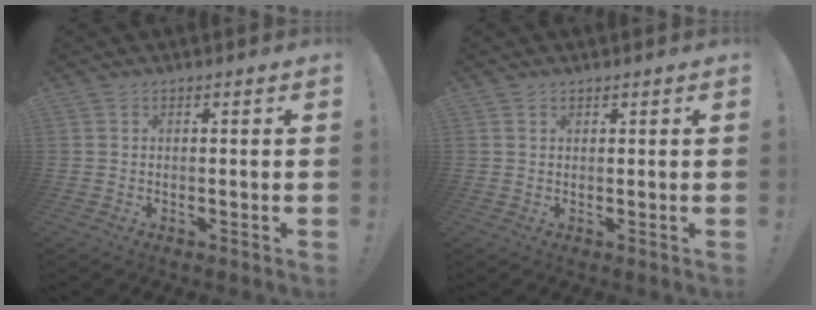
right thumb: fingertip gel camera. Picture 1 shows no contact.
{"total": 0.8, "force": [0.6, 0.5, 0.2], "torque": [-0.001, -0.003, 0.012]}